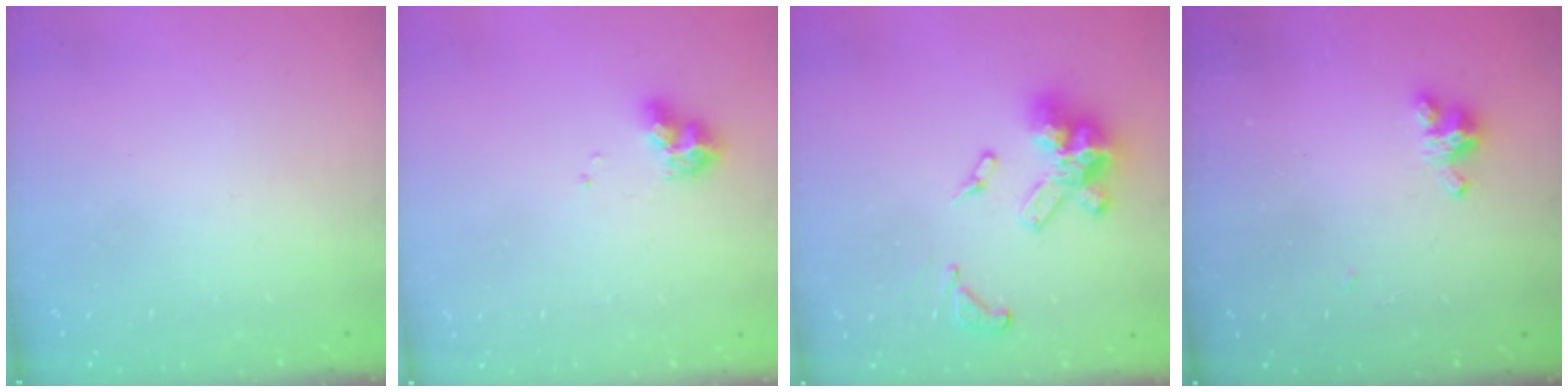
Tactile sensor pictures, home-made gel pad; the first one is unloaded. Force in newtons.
{"total": 9.1, "press": 9.1, "slide": 1.1}
{"total": 17.1, "press": 17.0, "slide": 2.0}
{"total": 5.5, "press": 5.5, "slide": 0.4}